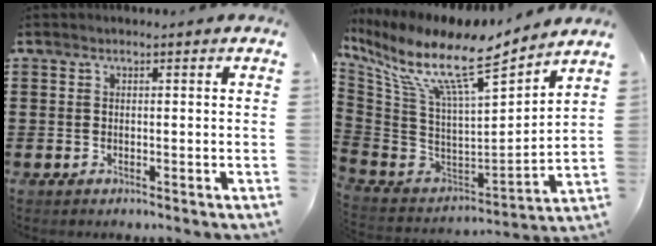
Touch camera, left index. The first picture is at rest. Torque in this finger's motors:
{"motor_torque": [2.14, 0.00, 1.05, 0.21]}